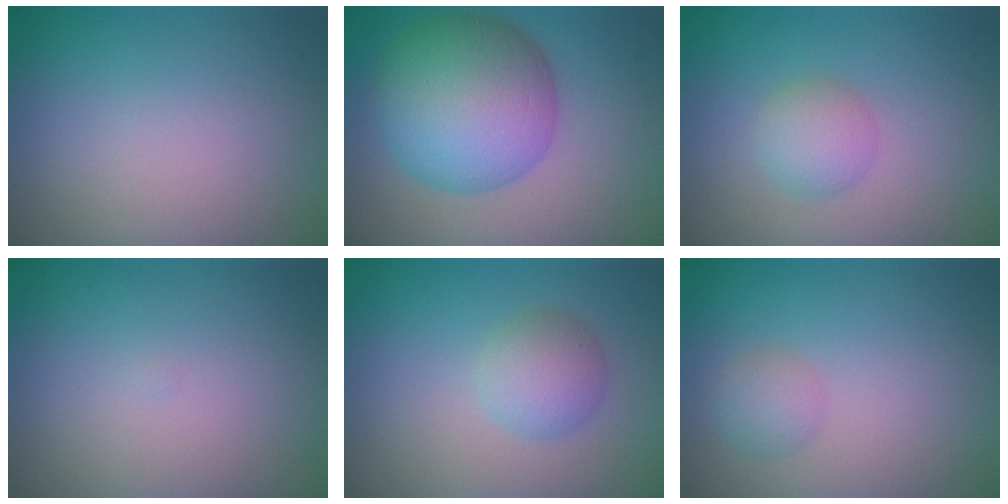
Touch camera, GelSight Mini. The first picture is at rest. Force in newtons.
{"total": 10.5, "press": 10.5, "slide": 0.2}
{"total": 2.4, "press": 2.4, "slide": 0.1}
{"total": 0.0}
{"total": 2.6, "press": 2.6, "slide": 0.1}
{"total": 1.6, "press": 1.6, "slide": 0.1}